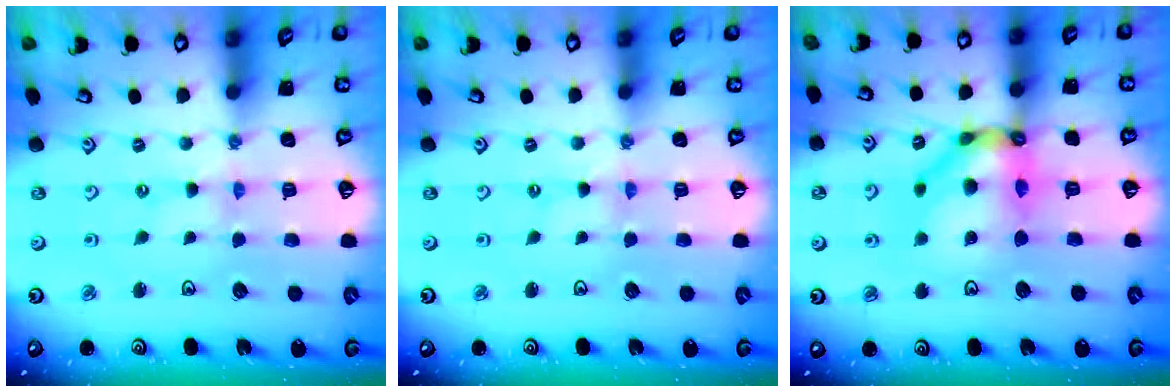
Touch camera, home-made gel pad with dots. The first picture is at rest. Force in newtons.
{"total": 0.0}
{"total": 14.6, "press": 14.4, "slide": 2.0}